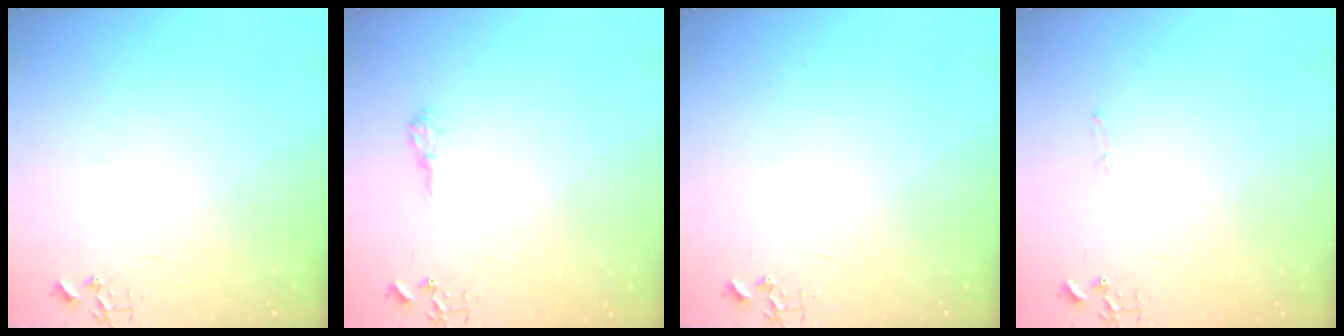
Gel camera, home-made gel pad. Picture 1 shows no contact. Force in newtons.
{"total": 7.2, "press": 7.1, "slide": 0.6}
{"total": 0.0}
{"total": 2.8, "press": 2.8, "slide": 0.4}